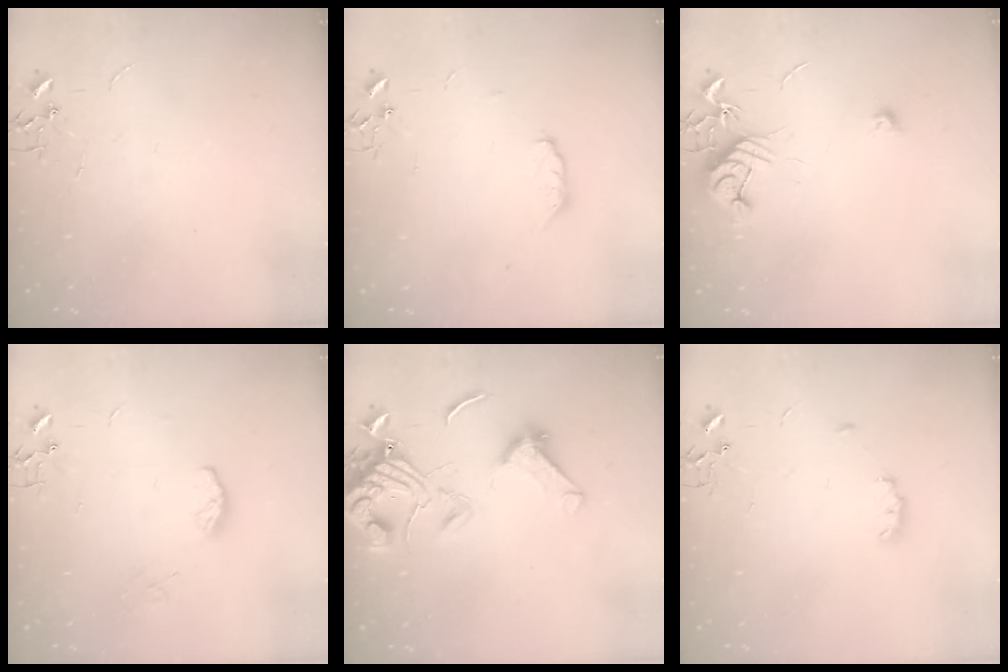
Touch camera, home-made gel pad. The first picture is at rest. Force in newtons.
{"total": 5.3, "press": 5.2, "slide": 1.0}
{"total": 10.1, "press": 10.1, "slide": 0.7}
{"total": 6.0, "press": 5.9, "slide": 0.9}
{"total": 15.1, "press": 15.0, "slide": 1.8}
{"total": 5.5, "press": 5.4, "slide": 0.9}